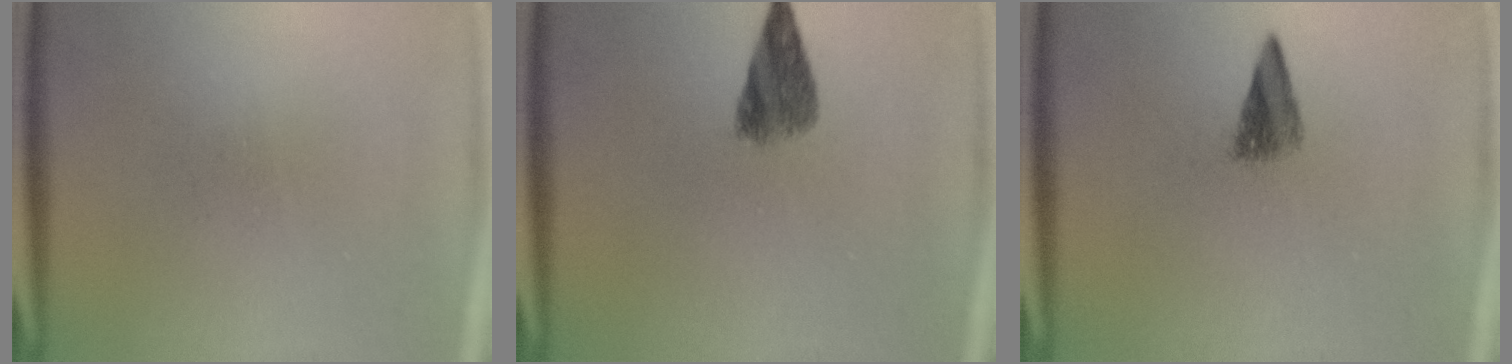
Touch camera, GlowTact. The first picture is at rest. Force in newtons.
{"total": 4.7}
{"total": 2.9}